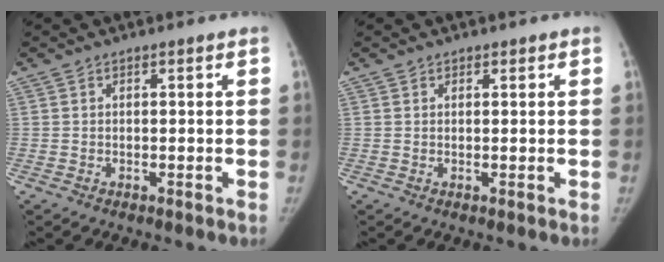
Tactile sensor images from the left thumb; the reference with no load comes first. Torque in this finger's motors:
{"motor_torque": [-0.24, -0.05, -0.48, 0.32, 0.07]}